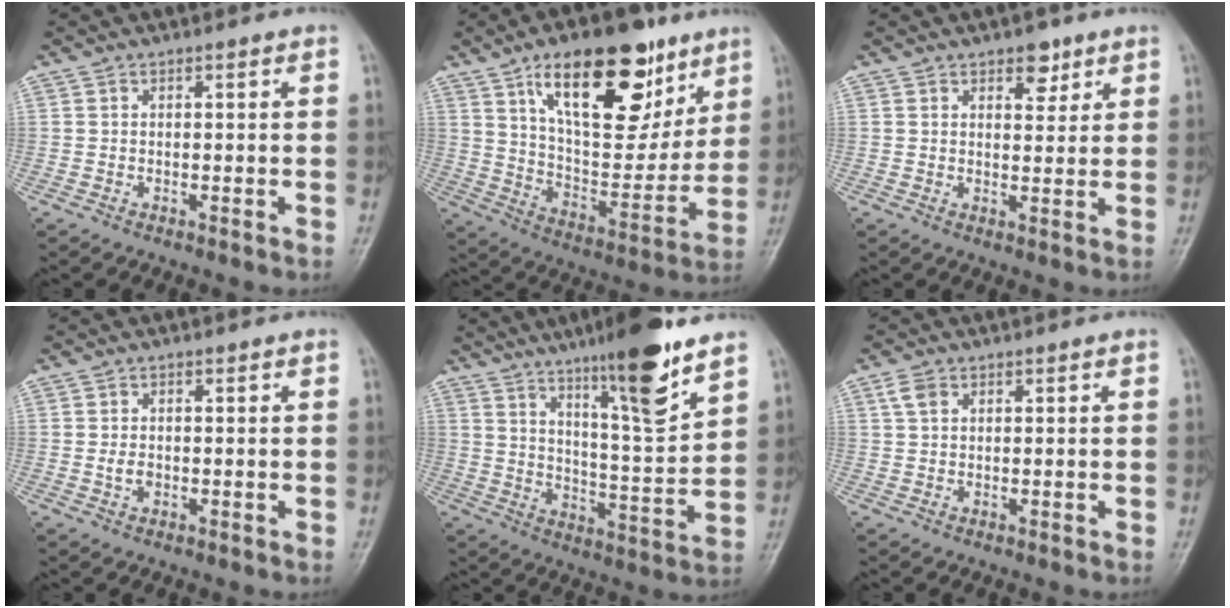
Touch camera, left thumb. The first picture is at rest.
{"total": 24.3, "force": [13.2, 11.2, 17.1], "torque": [-0.214, -0.046, 0.222]}
{"total": 4.2, "force": [2.7, 2.3, 2.4], "torque": [-0.009, -0.014, 0.036]}
{"total": 1.8, "force": [-0.1, 1.3, 1.2], "torque": [-0.021, 0.000, -0.002]}
{"total": 16.4, "force": [10.9, 2.1, 12.1], "torque": [-0.177, -0.066, 0.179]}
{"total": 2.4, "force": [1.1, 1.6, 1.5], "torque": [-0.029, 0.006, 0.023]}